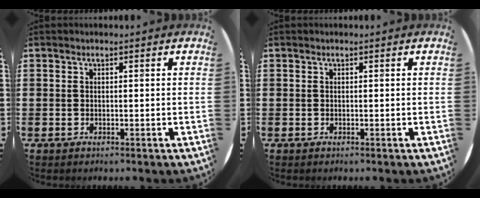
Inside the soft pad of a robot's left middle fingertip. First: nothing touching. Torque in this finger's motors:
{"motor_torque": [0.00, 0.00, 0.00, 0.00]}